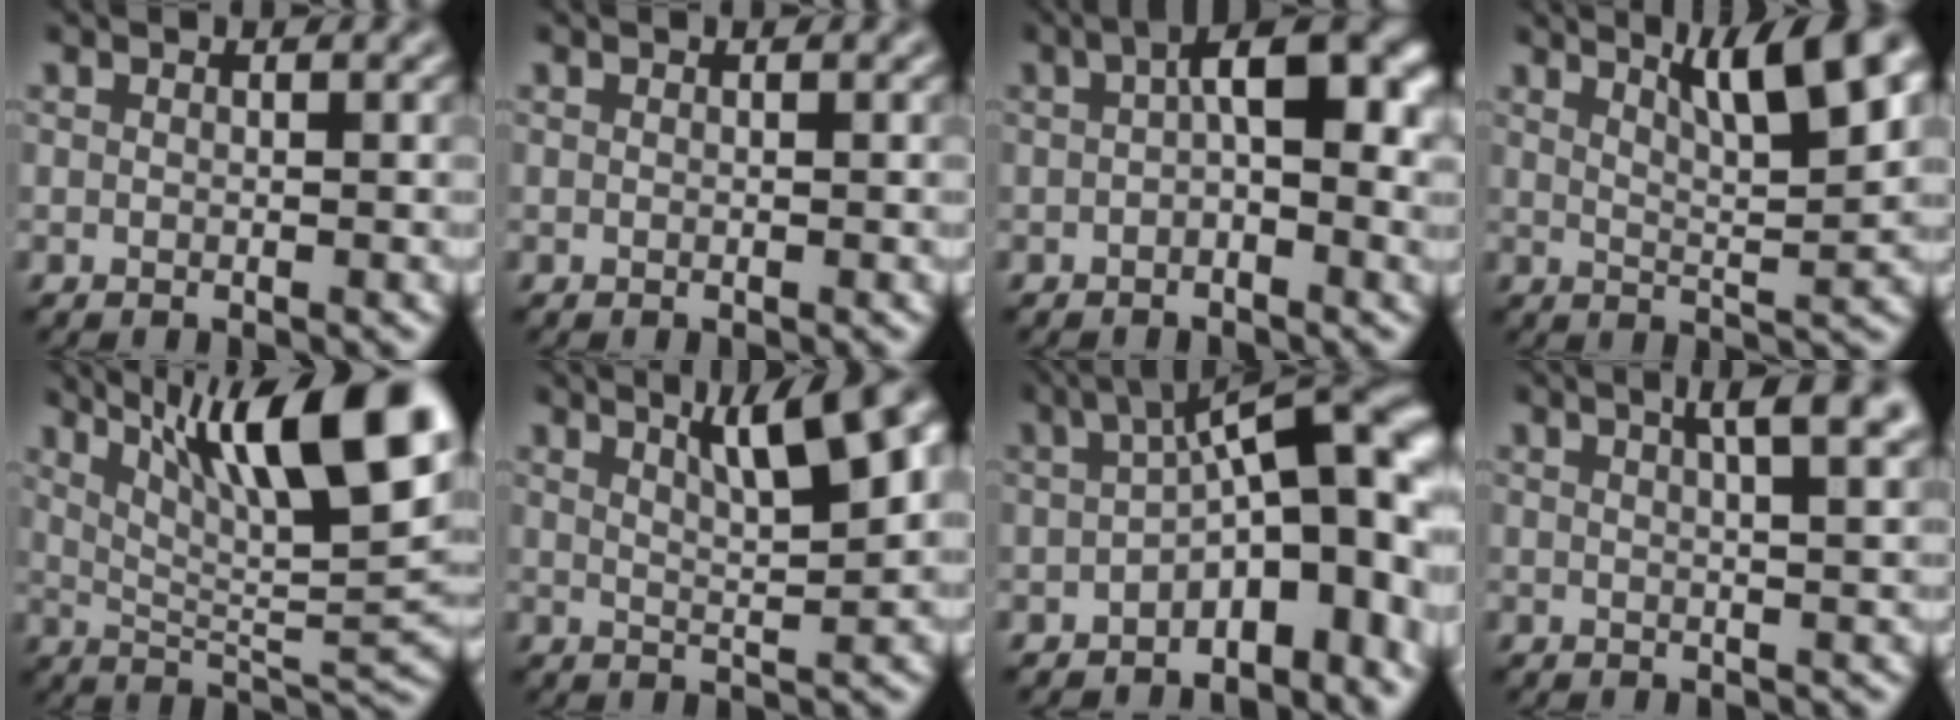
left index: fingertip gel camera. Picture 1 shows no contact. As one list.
[{"total": 0.0}, {"total": 7.1, "force": [0.8, 2.8, 6.5], "torque": [-0.089, 0.015, 0.003]}, {"total": 7.6, "force": [4.2, 1.6, 6.1], "torque": [-0.077, 0.012, 0.064]}, {"total": 13.5, "force": [6.8, 3.7, 11.1], "torque": [-0.163, 0.008, 0.117]}, {"total": 8.4, "force": [4.5, 2.2, 6.7], "torque": [-0.065, 0.031, 0.052]}, {"total": 11.0, "force": [-0.9, 4.3, 10.1], "torque": [-0.130, 0.022, -0.027]}, {"total": 6.6, "force": [3.3, 2.5, 5.2], "torque": [-0.033, 0.037, 0.015]}]